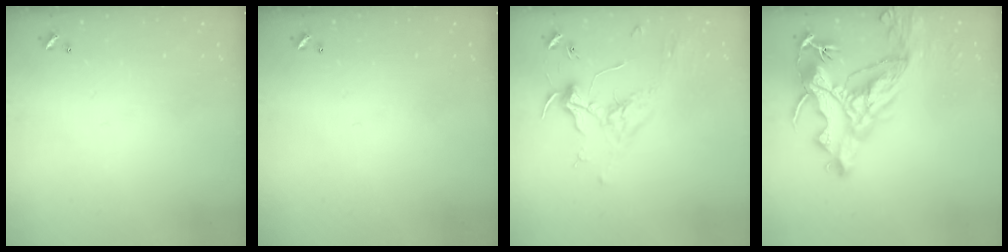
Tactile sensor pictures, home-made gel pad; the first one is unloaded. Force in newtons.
{"total": 0.0}
{"total": 1.8, "press": 1.6, "slide": 0.8}
{"total": 16.7, "press": 16.6, "slide": 2.3}